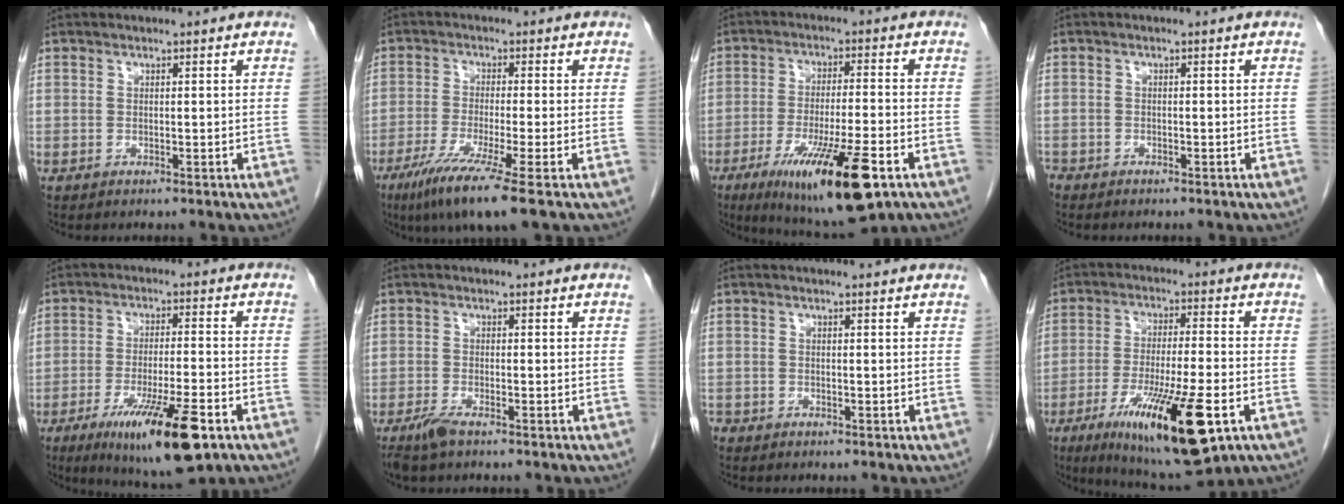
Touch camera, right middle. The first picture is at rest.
{"total": 9.5, "force": [-5.9, -1.0, 7.4], "torque": [-0.131, -0.031, -0.104]}
{"total": 15.8, "force": [-8.0, 2.1, 13.4], "torque": [-0.219, -0.033, -0.123]}
{"total": 2.1, "force": [-1.8, 1.0, 0.4], "torque": [-0.008, 0.000, -0.030]}
{"total": 13.8, "force": [-7.3, 1.8, 11.5], "torque": [-0.184, -0.027, -0.112]}
{"total": 2.8, "force": [-2.2, 0.4, 1.7], "torque": [-0.042, -0.005, -0.043]}
{"total": 1.3, "force": [-0.7, 0.9, 0.7], "torque": [-0.001, 0.006, -0.010]}
{"total": 17.5, "force": [-7.8, 2.7, 15.5], "torque": [-0.257, -0.033, -0.117]}